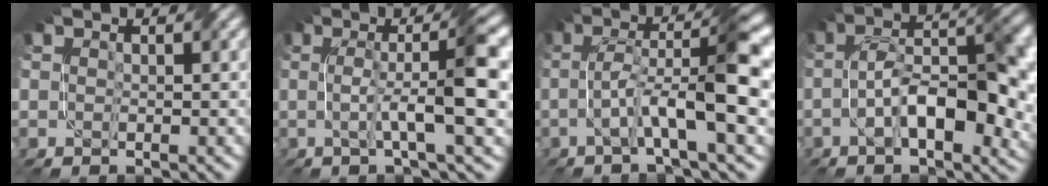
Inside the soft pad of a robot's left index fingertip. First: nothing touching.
{"total": 7.3, "force": [0.0, 1.0, 7.2], "torque": [-0.113, 0.010, 0.000]}
{"total": 8.2, "force": [-1.0, 1.3, 8.0], "torque": [-0.141, 0.023, -0.022]}
{"total": 10.8, "force": [-2.3, 4.1, 9.7], "torque": [-0.147, 0.014, -0.039]}